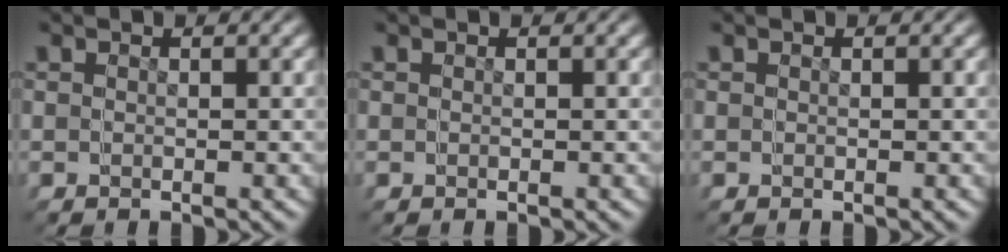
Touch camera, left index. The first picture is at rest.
{"total": 0.0}
{"total": 0.0}